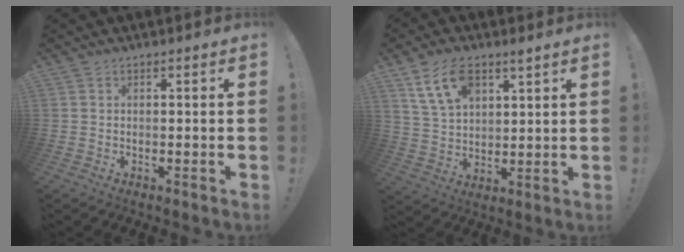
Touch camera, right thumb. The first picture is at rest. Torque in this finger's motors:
{"motor_torque": [0.14, 0.22, 0.49, 0.50, 0.23]}